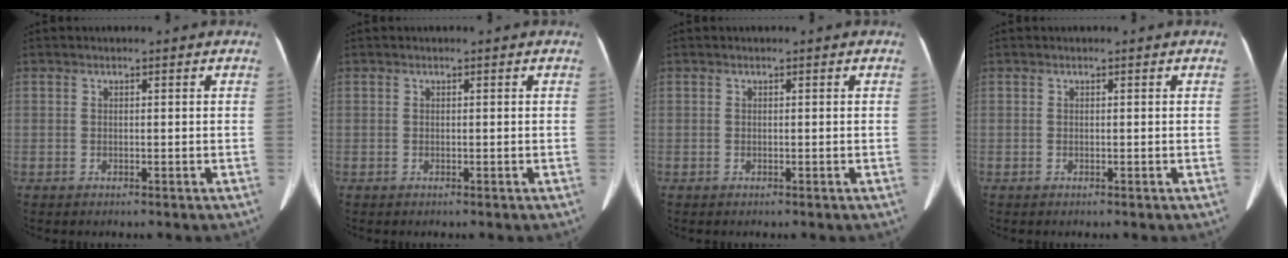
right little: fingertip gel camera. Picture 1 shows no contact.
{"total": 0.0}
{"total": 0.0}
{"total": 0.0}